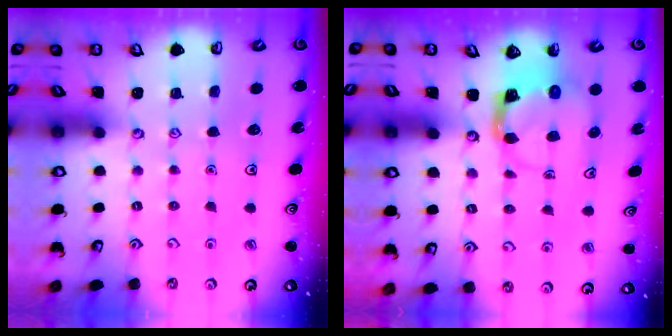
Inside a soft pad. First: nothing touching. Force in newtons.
{"total": 3.7, "press": 3.6, "slide": 0.6}